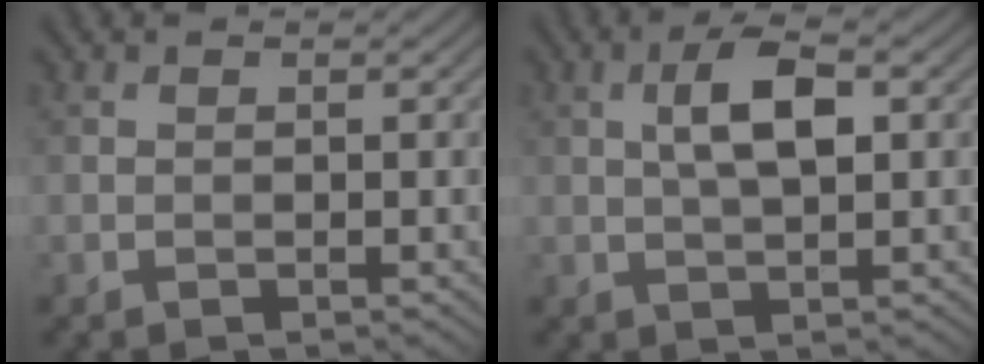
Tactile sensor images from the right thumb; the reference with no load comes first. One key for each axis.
{"total": 5.3, "fx": 1.0, "fy": 1.9, "fz": 4.8, "tx": -0.098, "ty": 0.007, "tz": 0.019}